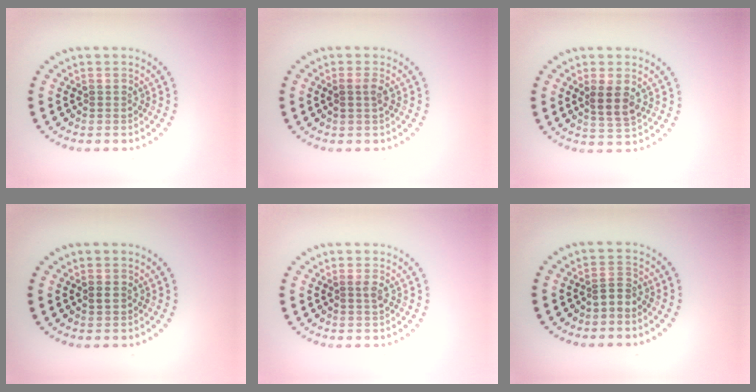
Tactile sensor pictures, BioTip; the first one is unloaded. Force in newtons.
{"total": 1.2, "press": 1.0, "slide": 0.7}
{"total": 2.6, "press": 2.4, "slide": 1.1}
{"total": 0.9, "press": 0.9, "slide": 0.2}
{"total": 0.7, "press": 0.7, "slide": 0.2}
{"total": 1.7, "press": 1.2, "slide": 1.1}